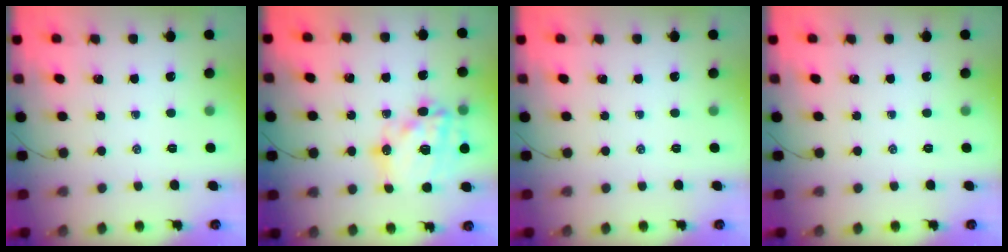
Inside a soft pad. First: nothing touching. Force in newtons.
{"total": 20.2, "press": 19.8, "slide": 4.2}
{"total": 0.0}
{"total": 0.0}